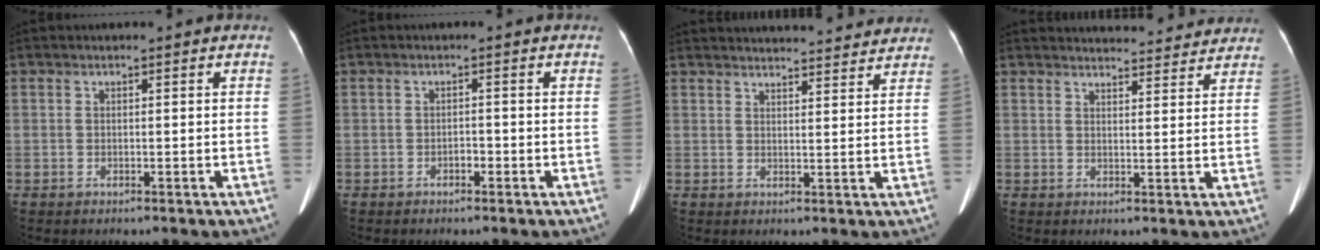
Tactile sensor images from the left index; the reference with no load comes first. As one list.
[{"total": 1.1, "force": [-1.0, 0.2, 0.4], "torque": [0.003, -0.004, -0.014]}, {"total": 19.2, "force": [18.3, 2.7, 4.9], "torque": [-0.061, 0.003, 0.228]}, {"total": 16.1, "force": [15.5, 2.8, 3.3], "torque": [-0.023, -0.001, 0.181]}]